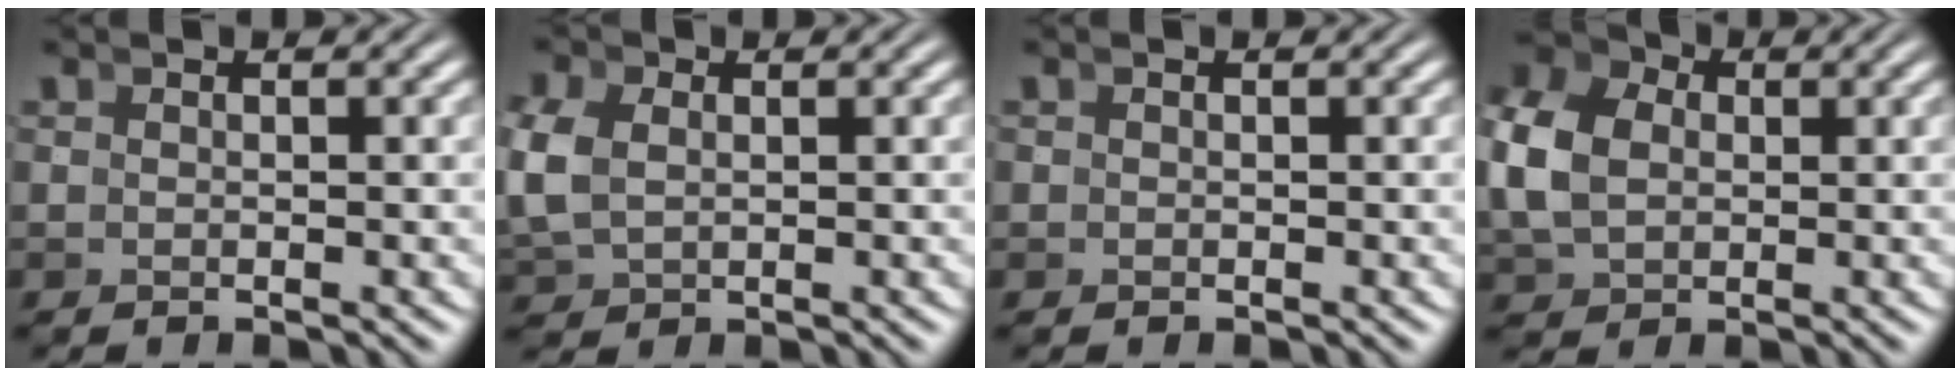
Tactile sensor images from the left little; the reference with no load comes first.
{"total": 2.8, "force": [0.5, 2.2, 1.7], "torque": [-0.049, -0.005, 0.020]}
{"total": 0.7, "force": [-0.3, 0.7, 0.0], "torque": [0.004, -0.003, -0.004]}
{"total": 6.9, "force": [1.5, 5.4, 4.1], "torque": [-0.085, 0.011, 0.022]}